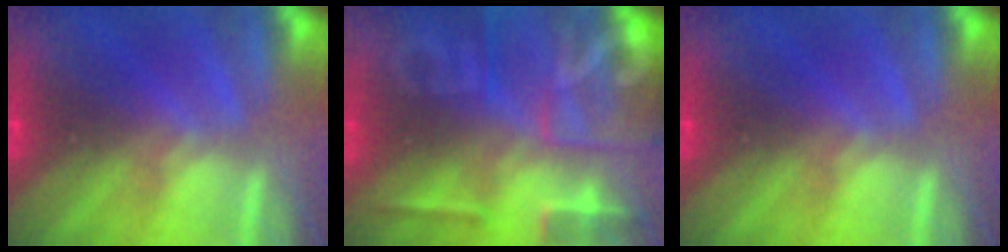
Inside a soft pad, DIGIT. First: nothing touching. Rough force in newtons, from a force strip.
{"total": 9.0}
{"total": 0.0}